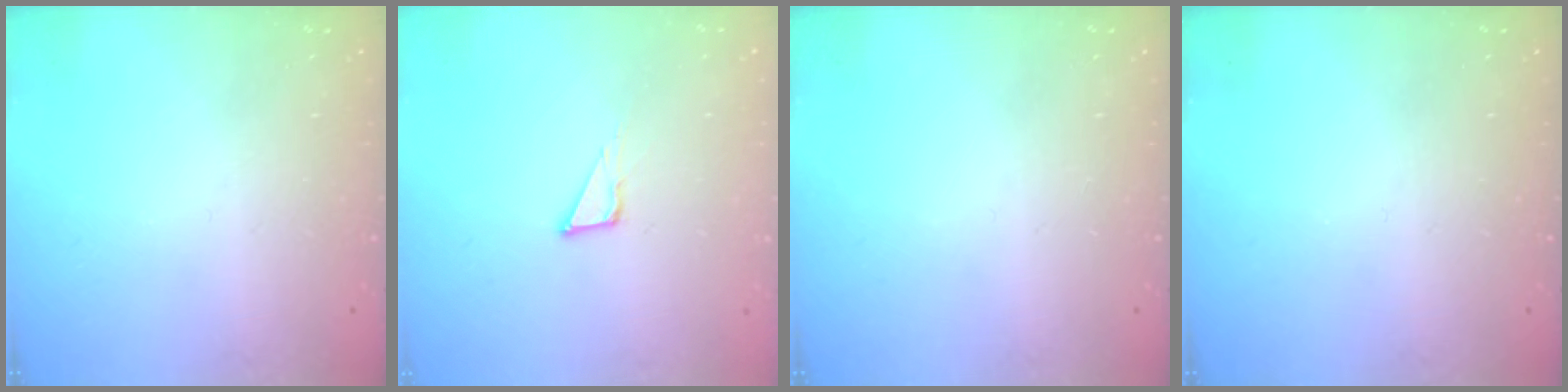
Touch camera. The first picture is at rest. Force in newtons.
{"total": 3.5, "press": 3.5, "slide": 0.2}
{"total": 0.0}
{"total": 0.0}